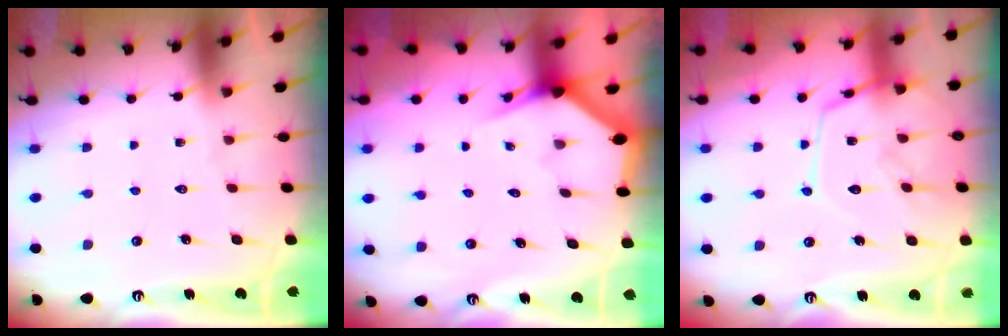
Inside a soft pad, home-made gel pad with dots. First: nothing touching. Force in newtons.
{"total": 2.6, "press": 2.6, "slide": 0.1}
{"total": 13.0, "press": 13.0, "slide": 1.2}